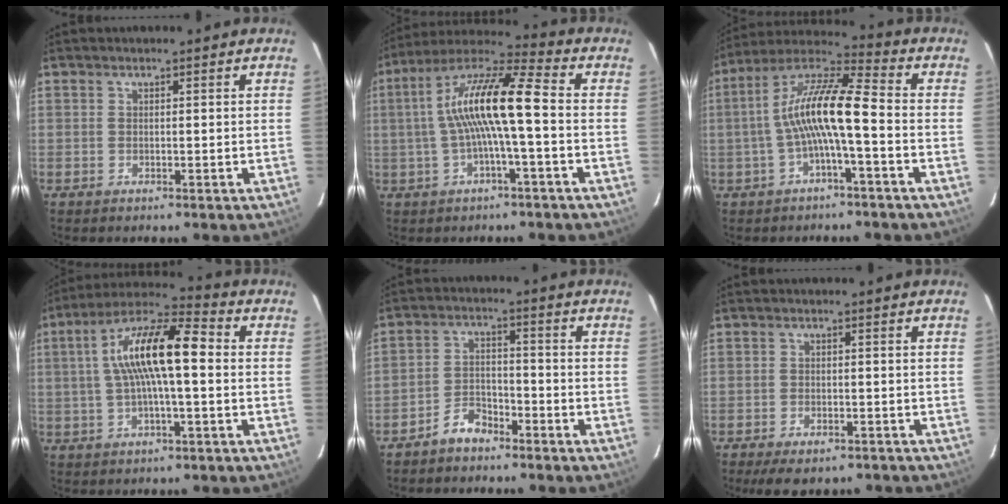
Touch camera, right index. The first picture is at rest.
{"total": 13.7, "force": [-0.5, 1.7, 13.6], "torque": [-0.256, 0.022, -0.016]}
{"total": 11.9, "force": [-2.1, 1.7, 11.6], "torque": [-0.233, 0.021, -0.042]}
{"total": 14.4, "force": [1.0, 3.7, 13.9], "torque": [-0.255, 0.025, 0.009]}
{"total": 5.2, "force": [-4.2, 2.4, 1.7], "torque": [-0.044, 0.017, -0.074]}
{"total": 8.2, "force": [-6.5, 2.9, 4.0], "torque": [-0.090, -0.018, -0.091]}